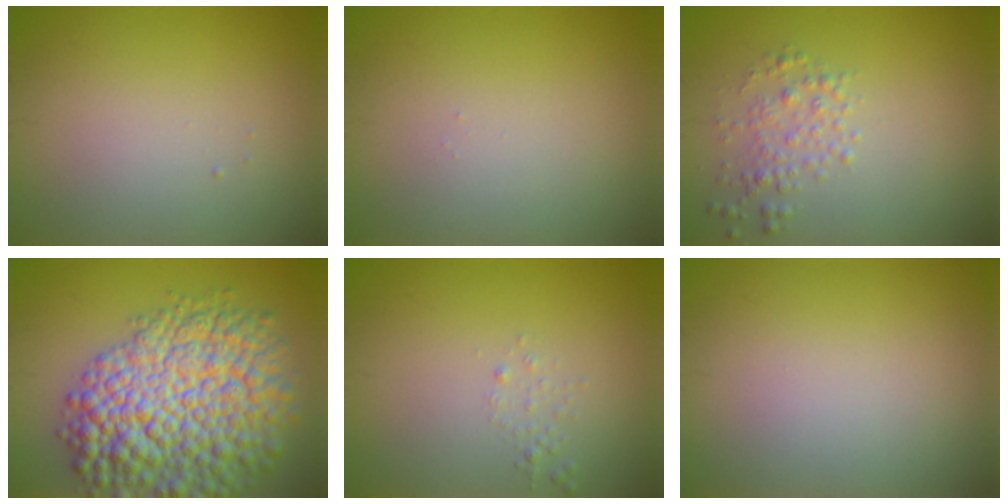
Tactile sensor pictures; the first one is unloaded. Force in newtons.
{"total": 0.0}
{"total": 1.9, "press": 1.9, "slide": 0.0}
{"total": 12.4, "press": 12.4, "slide": 0.5}
{"total": 0.8, "press": 0.8, "slide": 0.1}
{"total": 0.0}